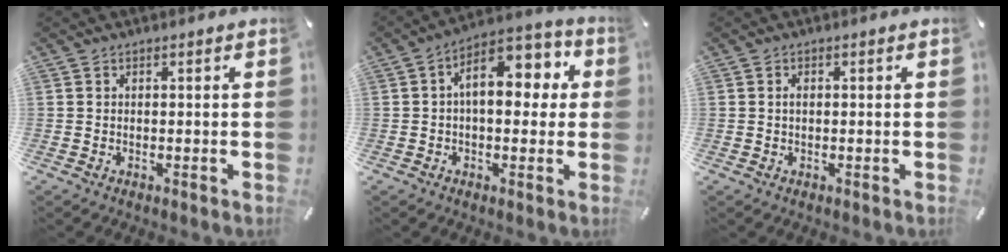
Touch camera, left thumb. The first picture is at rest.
{"total": 11.9, "force": [2.6, 6.8, 9.4], "torque": [-0.132, -0.009, 0.042]}
{"total": 1.2, "force": [0.0, 0.6, 1.0], "torque": [-0.020, 0.003, -0.001]}